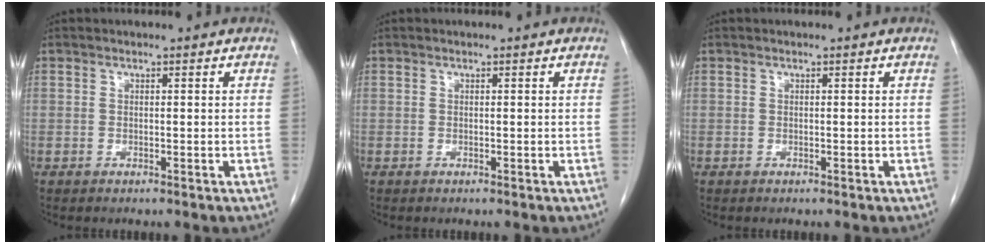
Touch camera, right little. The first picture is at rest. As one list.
[{"total": 0.0}, {"total": 0.0}]